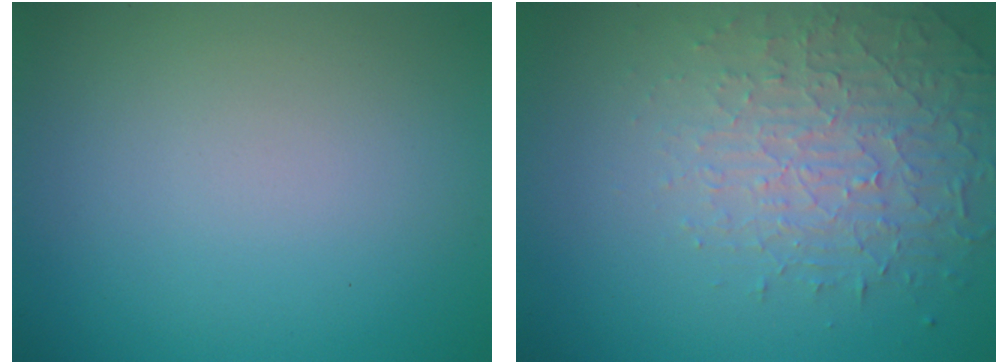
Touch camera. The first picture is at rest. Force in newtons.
{"total": 4.5, "press": 3.3, "slide": 3.1}